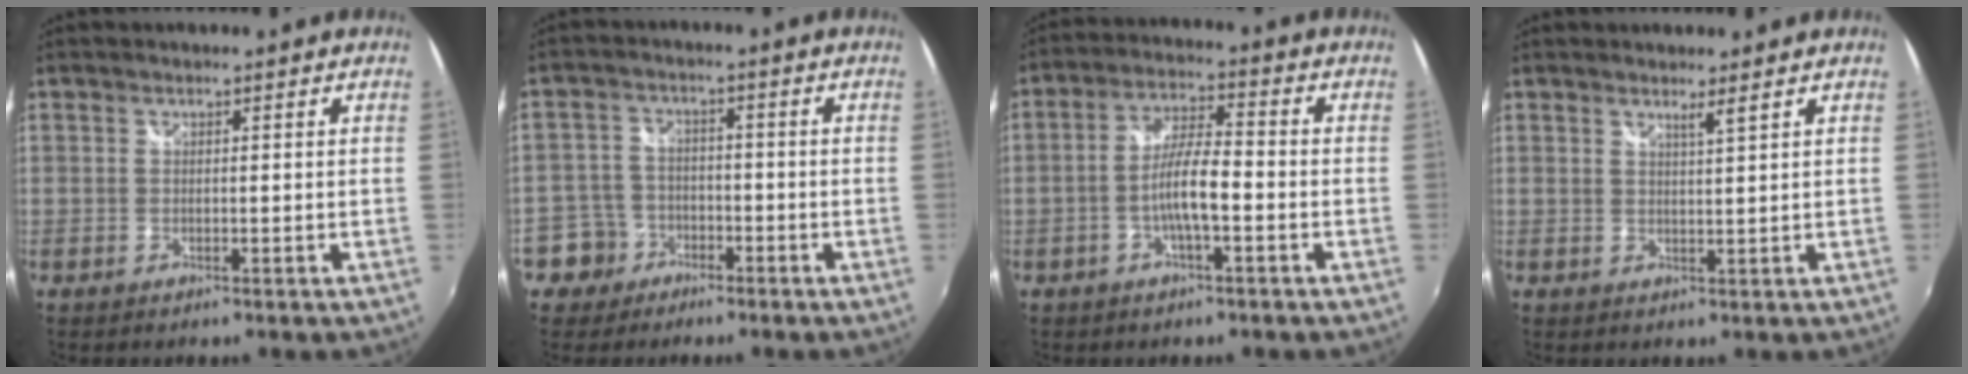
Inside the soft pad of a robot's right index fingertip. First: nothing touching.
{"total": 6.1, "force": [-3.4, 5.0, 0.4], "torque": [-0.017, 0.019, -0.065]}
{"total": 7.0, "force": [-2.4, 1.2, 6.5], "torque": [-0.129, 0.007, -0.044]}
{"total": 1.7, "force": [1.3, -0.5, 1.0], "torque": [-0.021, -0.007, 0.018]}